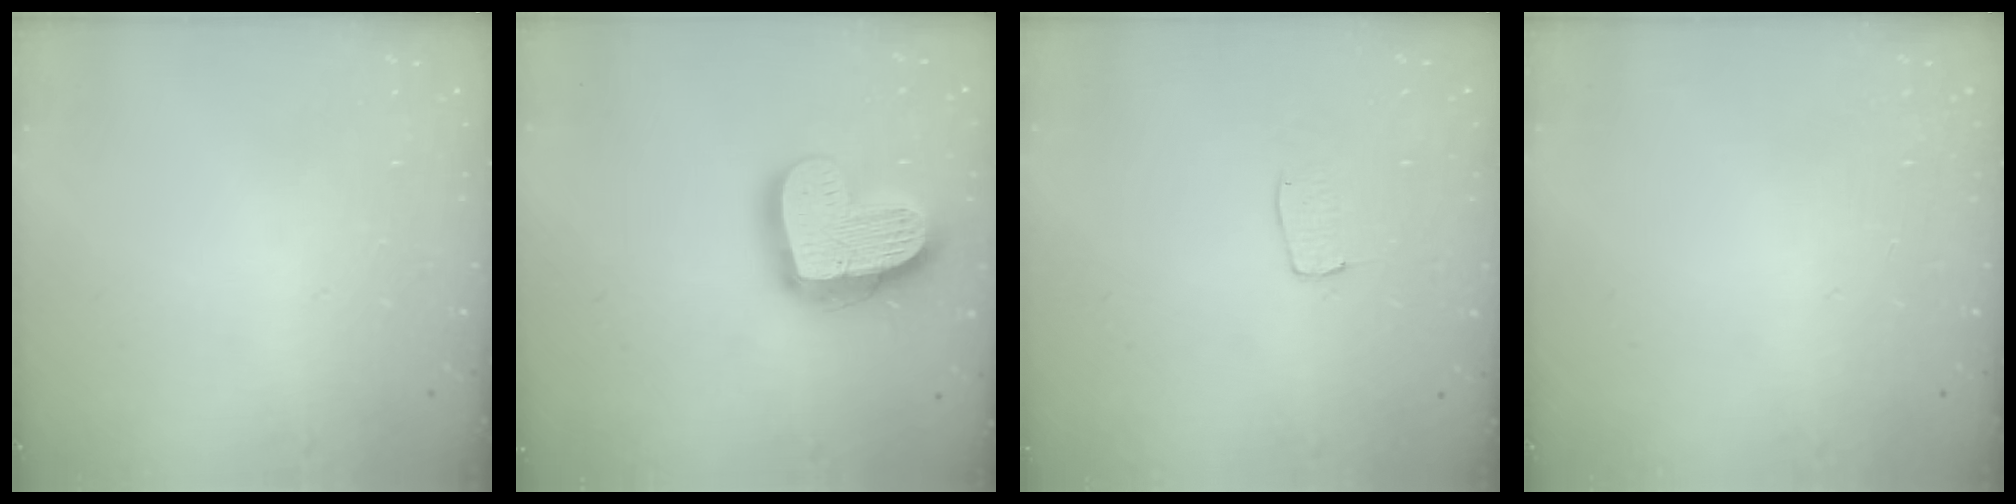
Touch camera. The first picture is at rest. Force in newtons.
{"total": 21.1, "press": 21.0, "slide": 1.8}
{"total": 3.3, "press": 3.3, "slide": 0.2}
{"total": 0.0}